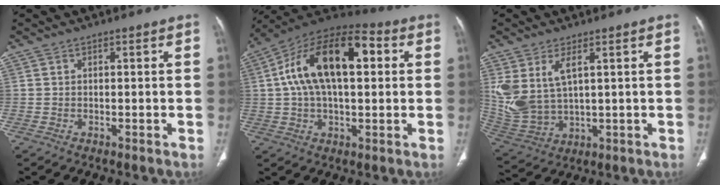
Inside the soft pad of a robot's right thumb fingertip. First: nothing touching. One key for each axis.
{"total": 20.0, "fx": 4.0, "fy": 10.1, "fz": 16.8, "tx": -0.280, "ty": 0.032, "tz": 0.058}
{"total": 10.8, "fx": 3.8, "fy": 5.6, "fz": 8.4, "tx": -0.187, "ty": -0.014, "tz": 0.097}